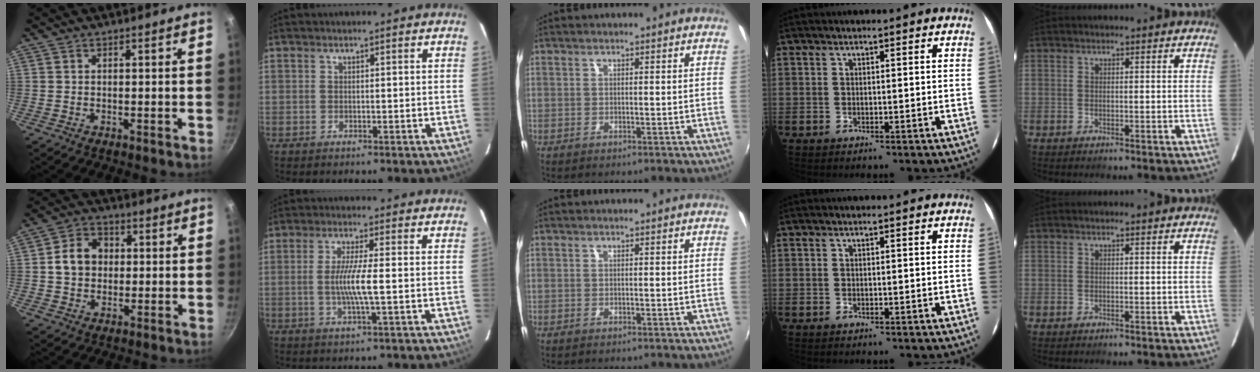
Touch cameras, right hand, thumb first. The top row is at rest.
{"thumb": {"total": 8.0, "force": [0.7, 6.6, 4.4], "torque": [-0.049, 0.016, 0.001]}, "index": {"total": 6.0, "force": [-0.8, -0.3, 5.9], "torque": [-0.112, -0.008, -0.018]}}